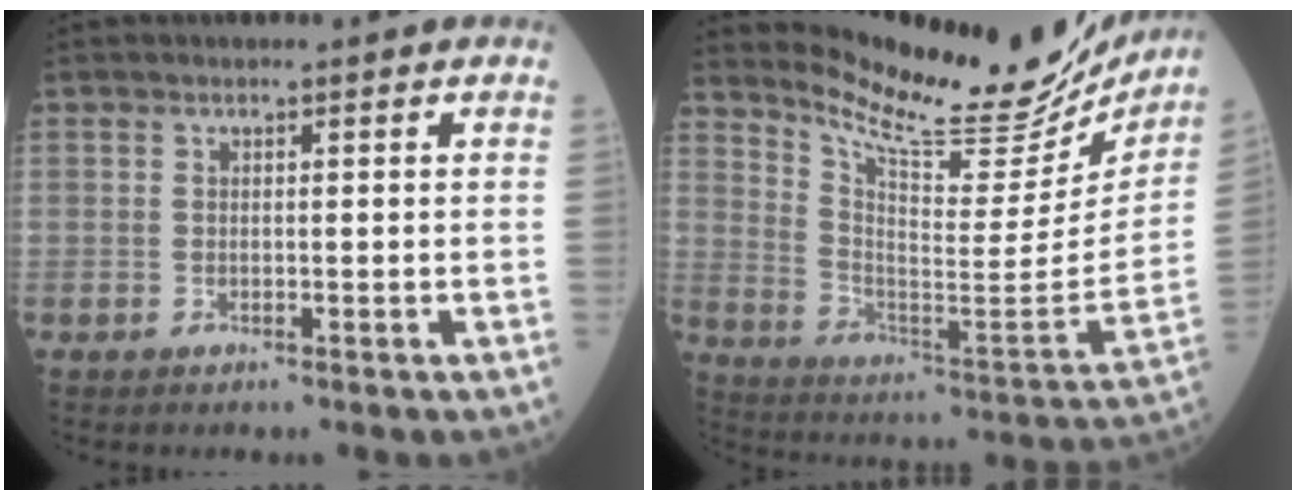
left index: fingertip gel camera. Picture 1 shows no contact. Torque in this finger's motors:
{"motor_torque": [0.90, -1.23, 0.08, 0.05]}